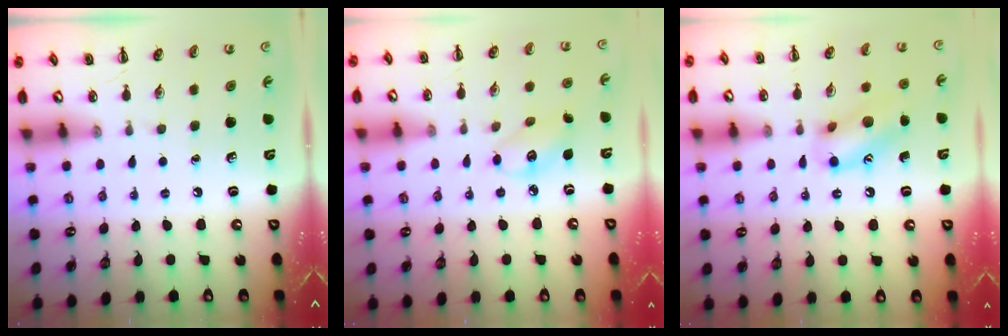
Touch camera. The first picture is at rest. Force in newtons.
{"total": 5.5, "press": 5.4, "slide": 0.8}
{"total": 13.7, "press": 13.6, "slide": 1.7}